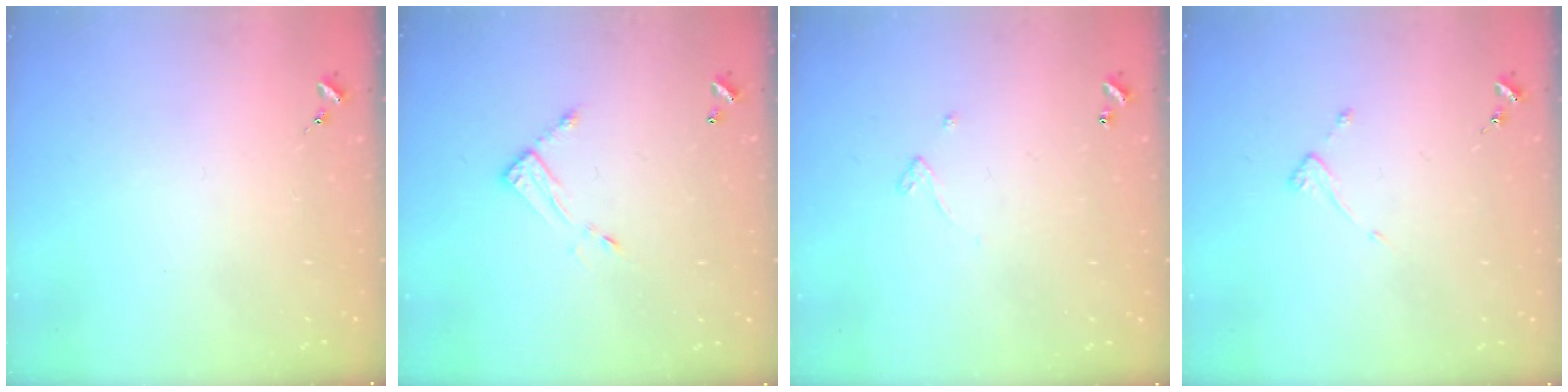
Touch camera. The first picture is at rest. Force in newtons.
{"total": 7.3, "press": 7.3, "slide": 0.3}
{"total": 2.6, "press": 2.6, "slide": 0.2}
{"total": 3.5, "press": 3.5, "slide": 0.3}